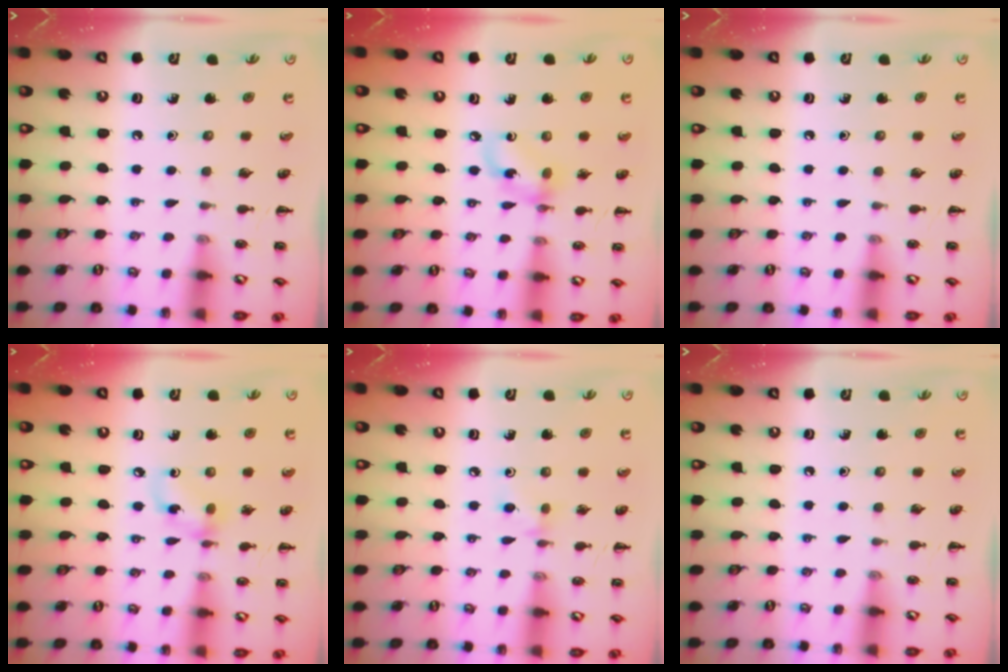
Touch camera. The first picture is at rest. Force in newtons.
{"total": 7.4, "press": 7.4, "slide": 0.9}
{"total": 0.0}
{"total": 6.4, "press": 6.4, "slide": 1.0}
{"total": 2.9, "press": 2.6, "slide": 1.2}
{"total": 0.0}